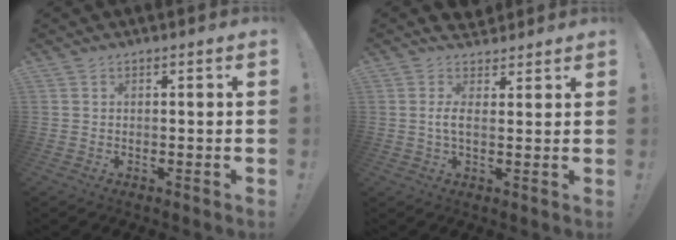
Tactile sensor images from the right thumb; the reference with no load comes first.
{"total": 4.2, "force": [2.3, 1.8, 3.0], "torque": [-0.042, -0.016, 0.039]}